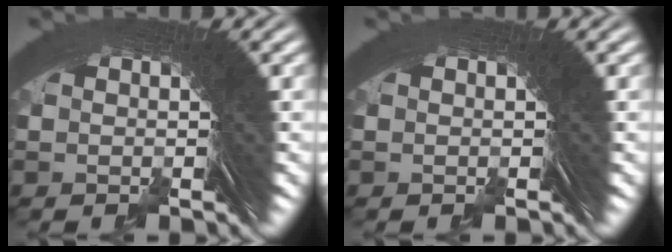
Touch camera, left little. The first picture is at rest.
{"total": 0.0}